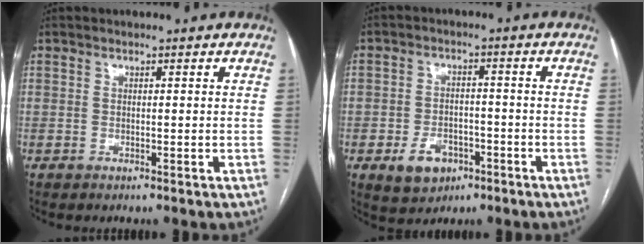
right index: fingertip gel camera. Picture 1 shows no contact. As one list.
[{"total": 6.2, "force": [-2.9, 4.5, 3.1], "torque": [-0.055, 0.005, -0.039]}]